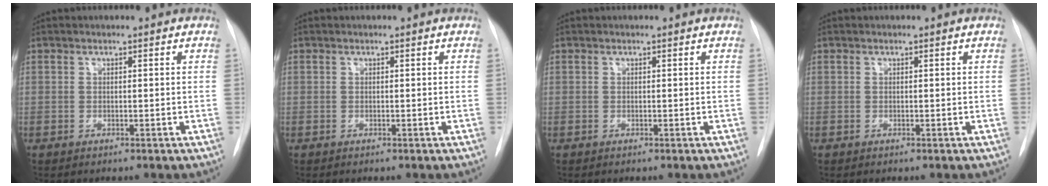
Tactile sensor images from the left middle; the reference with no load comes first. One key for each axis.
{"total": 0.0}
{"total": 0.0}
{"total": 0.0}